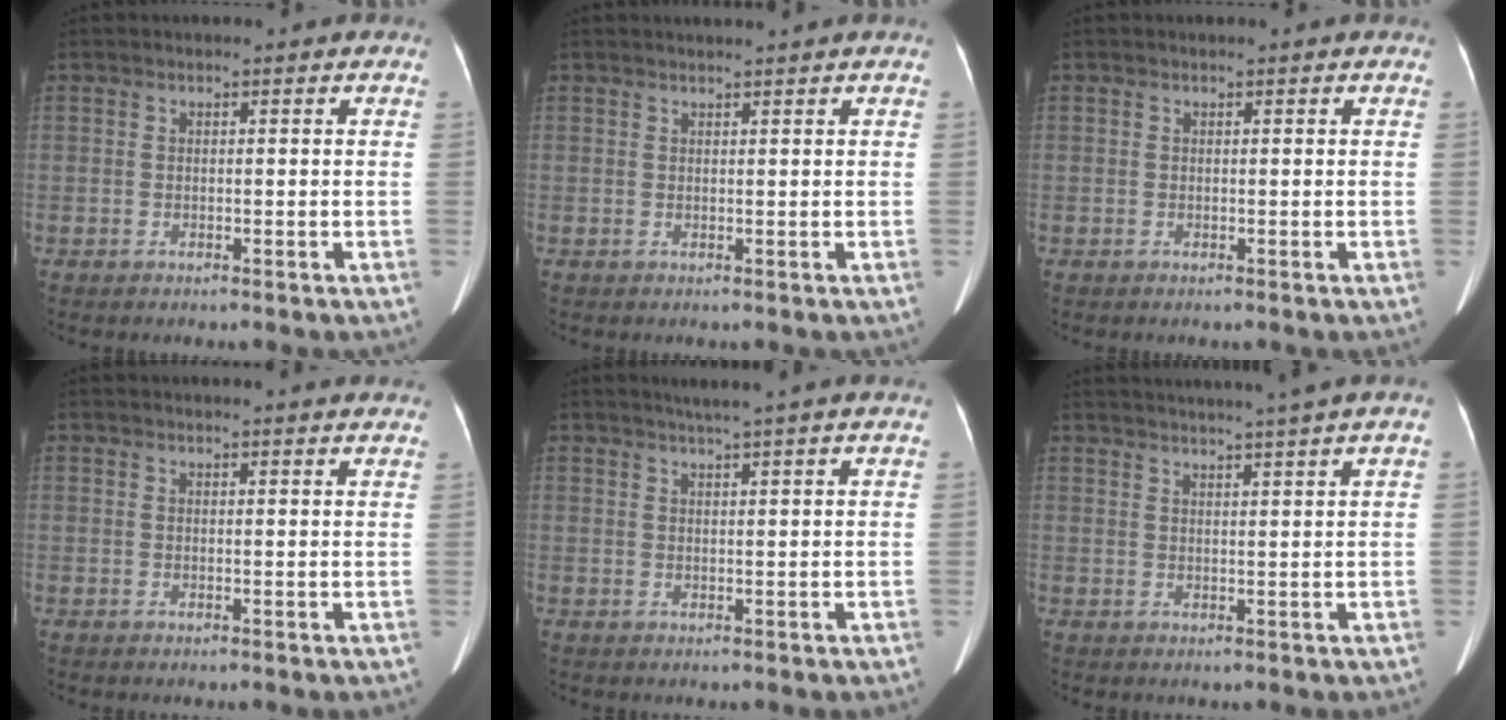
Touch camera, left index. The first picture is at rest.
{"total": 1.7, "force": [1.5, -0.6, 0.6], "torque": [-0.008, 0.008, 0.027]}
{"total": 0.0}
{"total": 7.4, "force": [7.0, 0.2, 2.4], "torque": [-0.029, 0.015, 0.062]}
{"total": 4.5, "force": [3.7, -1.1, 2.4], "torque": [-0.034, 0.009, 0.053]}
{"total": 10.4, "force": [9.2, -2.2, 4.4], "torque": [-0.064, -0.006, 0.116]}